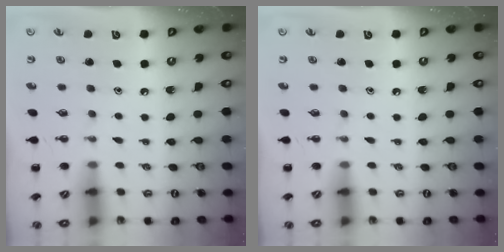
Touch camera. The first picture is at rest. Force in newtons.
{"total": 0.0}